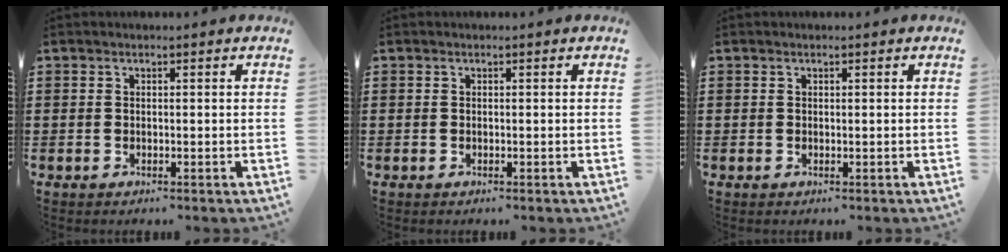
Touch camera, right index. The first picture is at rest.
{"total": 0.0}
{"total": 0.0}